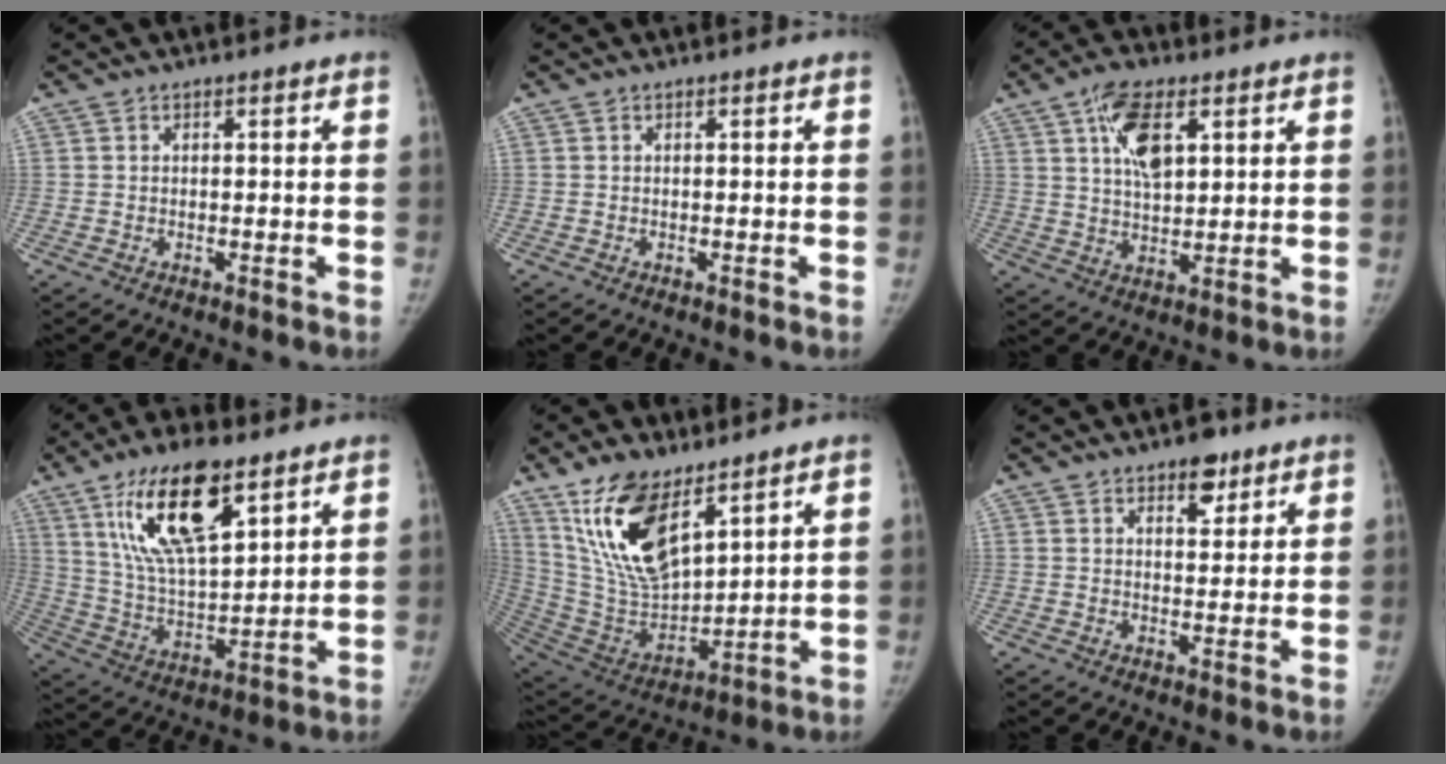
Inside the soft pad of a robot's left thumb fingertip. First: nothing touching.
{"total": 0.0}
{"total": 9.4, "force": [4.0, 4.5, 7.2], "torque": [-0.115, -0.012, 0.074]}
{"total": 18.8, "force": [10.0, 7.1, 14.2], "torque": [-0.236, -0.040, 0.189]}
{"total": 17.6, "force": [10.8, 7.3, 11.8], "torque": [-0.199, -0.055, 0.224]}
{"total": 5.2, "force": [3.2, 2.6, 3.1], "torque": [-0.021, -0.017, 0.045]}